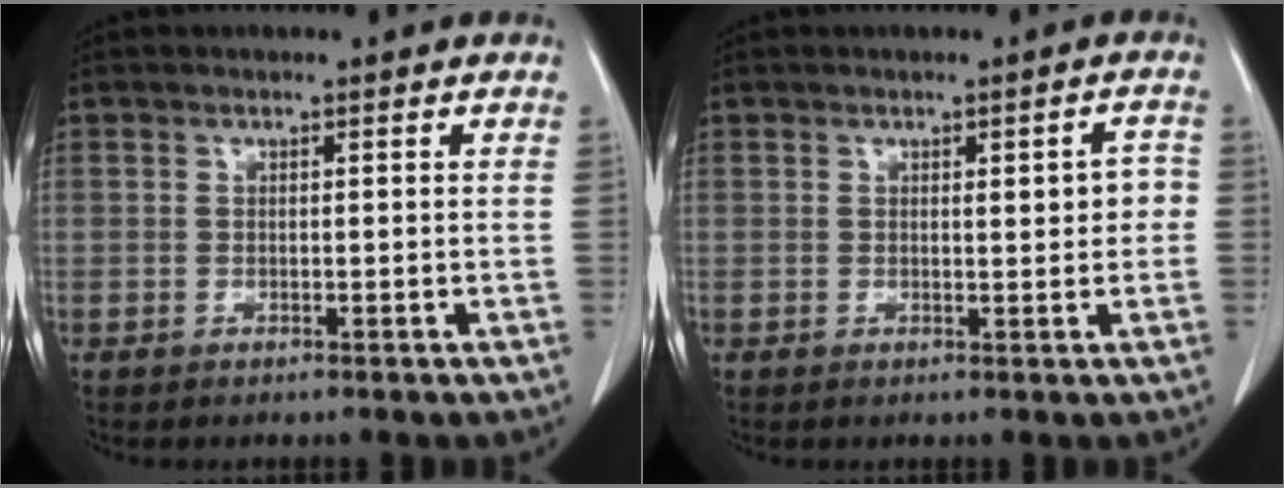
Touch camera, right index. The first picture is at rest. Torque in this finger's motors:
{"motor_torque": [0.29, 0.15, 0.04, 0.01]}